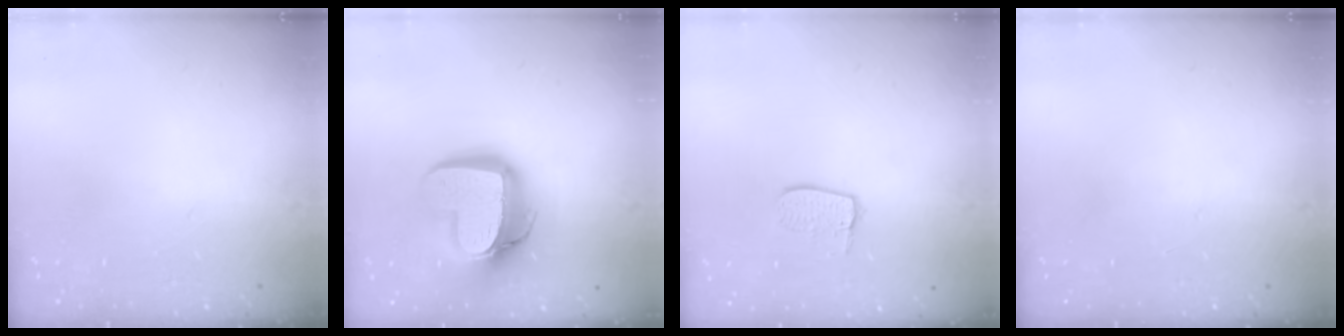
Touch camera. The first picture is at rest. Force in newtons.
{"total": 15.3, "press": 15.3, "slide": 1.4}
{"total": 7.2, "press": 7.2, "slide": 0.3}
{"total": 0.0}